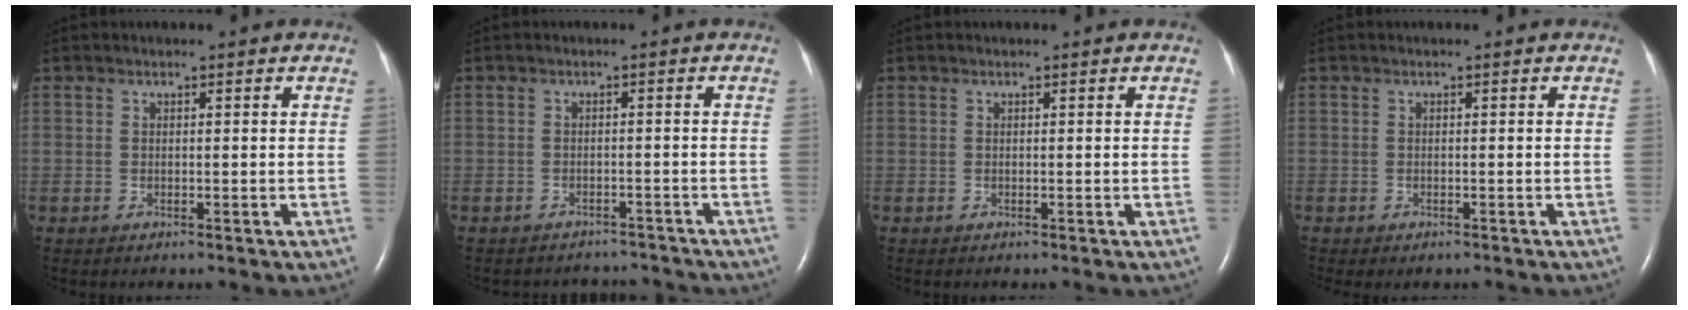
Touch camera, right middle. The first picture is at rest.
{"total": 6.0, "force": [-5.8, 1.7, -0.2], "torque": [0.000, 0.008, -0.065]}
{"total": 0.0}
{"total": 1.7, "force": [-1.4, 0.7, 0.7], "torque": [-0.010, -0.003, -0.014]}